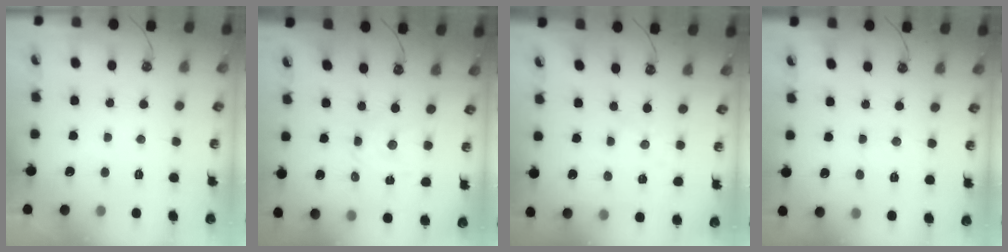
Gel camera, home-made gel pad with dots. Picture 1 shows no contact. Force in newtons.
{"total": 3.0, "press": 3.0, "slide": 0.3}
{"total": 1.9, "press": 1.9, "slide": 0.5}
{"total": 4.8, "press": 4.8, "slide": 0.6}